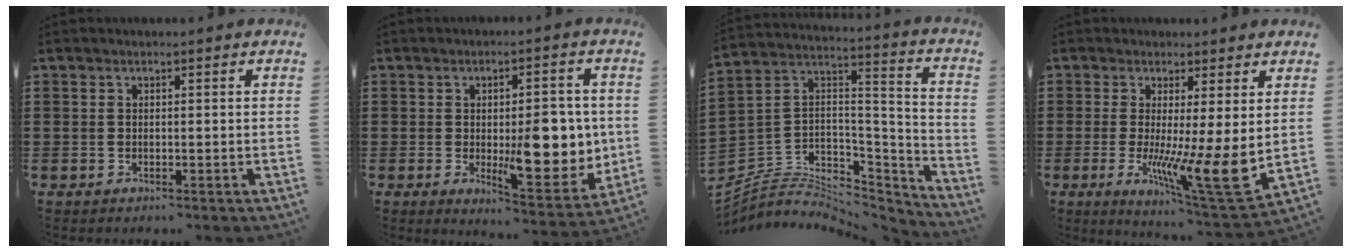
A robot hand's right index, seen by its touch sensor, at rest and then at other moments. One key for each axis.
{"total": 10.0, "fx": -0.4, "fy": 4.3, "fz": 9.0, "tx": -0.111, "ty": -0.015, "tz": -0.007}
{"total": 5.1, "fx": -3.2, "fy": 3.7, "fz": 1.5, "tx": -0.046, "ty": -0.013, "tz": -0.064}
{"total": 9.7, "fx": -0.9, "fy": 0.7, "fz": 9.6, "tx": -0.135, "ty": -0.038, "tz": -0.014}